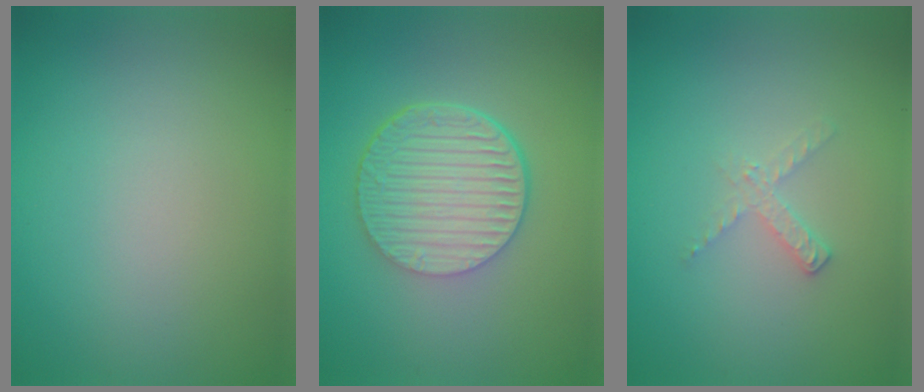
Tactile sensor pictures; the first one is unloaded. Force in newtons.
{"total": 6.7, "press": 4.6, "slide": 4.9}
{"total": 1.4, "press": 1.4, "slide": 0.1}